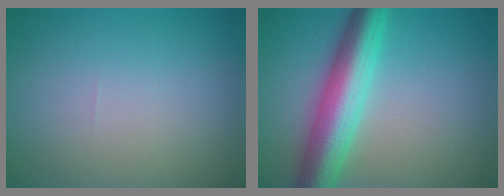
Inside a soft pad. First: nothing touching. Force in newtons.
{"total": 7.6, "press": 7.6, "slide": 0.2}